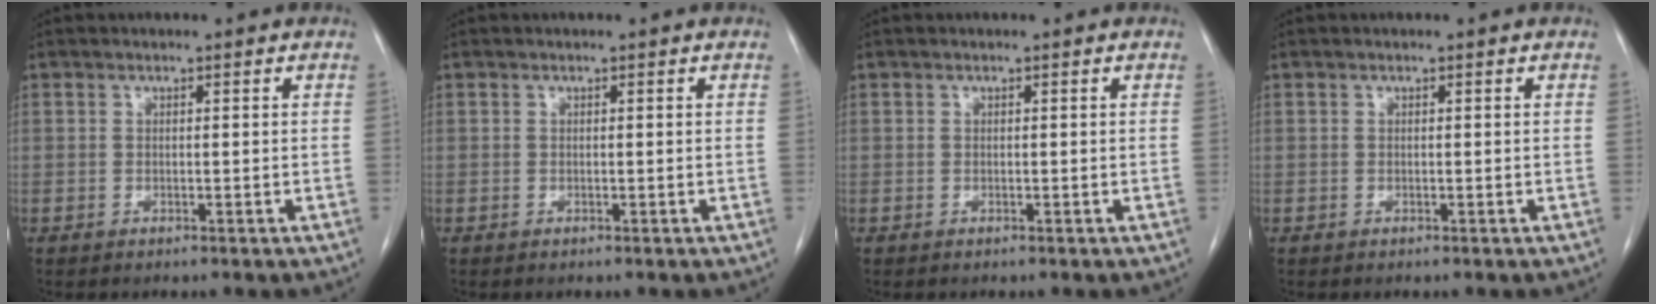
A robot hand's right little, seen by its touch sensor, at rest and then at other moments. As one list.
[{"total": 0.0}, {"total": 0.0}, {"total": 0.0}]